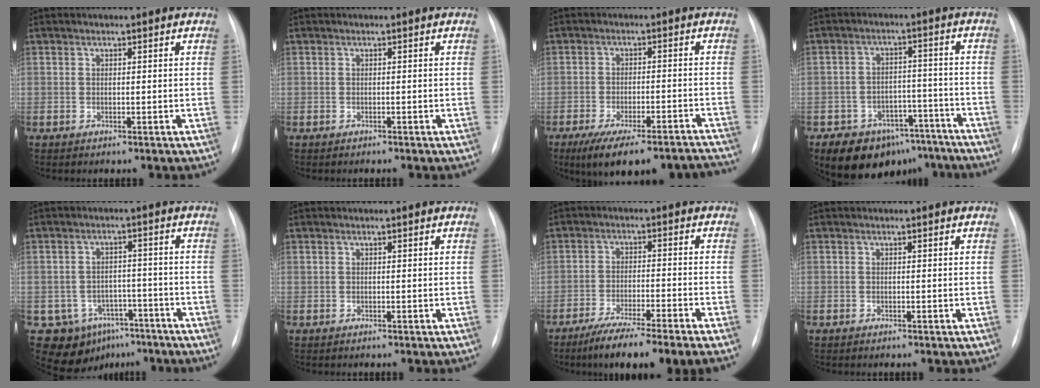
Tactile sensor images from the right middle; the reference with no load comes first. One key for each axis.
{"total": 0.0}
{"total": 15.3, "fx": -13.1, "fy": 3.1, "fz": 7.3, "tx": -0.085, "ty": 0.012, "tz": -0.182}
{"total": 12.3, "fx": -9.1, "fy": 7.3, "fz": 3.8, "tx": -0.038, "ty": 0.040, "tz": -0.125}
{"total": 9.6, "fx": -5.7, "fy": 7.3, "fz": 2.2, "tx": -0.029, "ty": 0.031, "tz": -0.072}
{"total": 0.0}
{"total": 11.2, "fx": -8.6, "fy": -0.7, "fz": 7.1, "tx": -0.105, "ty": -0.032, "tz": -0.138}
{"total": 0.0}